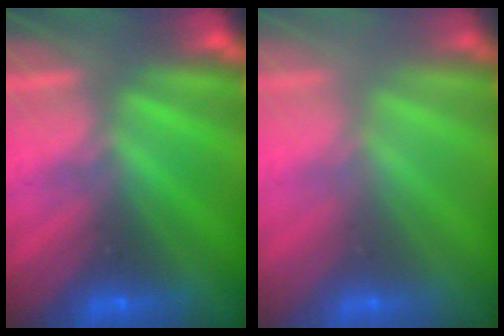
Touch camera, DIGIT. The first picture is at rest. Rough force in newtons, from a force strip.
{"total": 2.5}